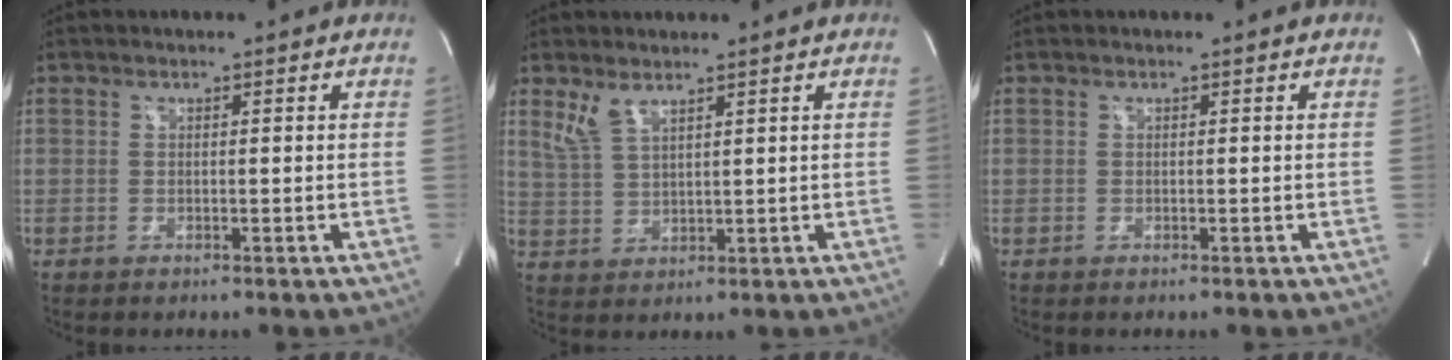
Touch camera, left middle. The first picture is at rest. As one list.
[{"total": 3.8, "force": [2.8, 1.0, 2.4], "torque": [-0.063, 0.002, 0.068]}, {"total": 0.0}]